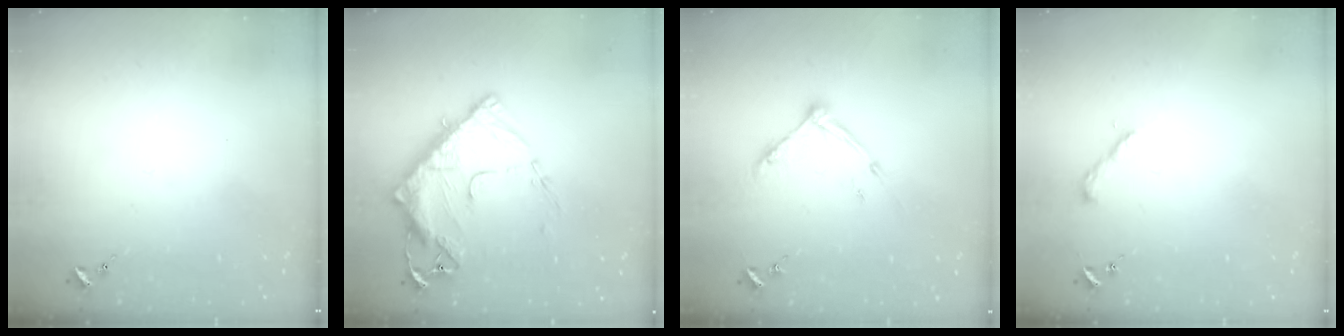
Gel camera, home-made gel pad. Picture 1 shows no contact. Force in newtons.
{"total": 16.9, "press": 16.8, "slide": 1.6}
{"total": 9.3, "press": 9.3, "slide": 0.4}
{"total": 3.8, "press": 3.8, "slide": 0.3}